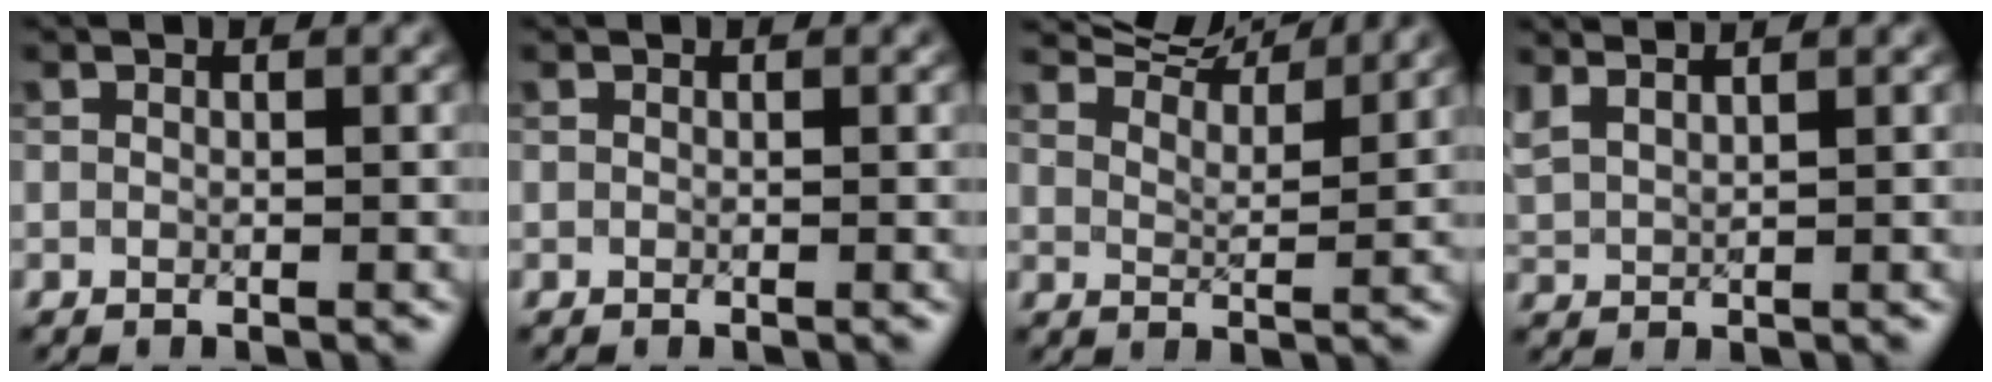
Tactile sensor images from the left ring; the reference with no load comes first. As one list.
[{"total": 0.0}, {"total": 6.4, "force": [6.0, 0.8, 2.1], "torque": [-0.036, 0.005, 0.083]}, {"total": 3.1, "force": [2.8, 0.6, 1.3], "torque": [-0.032, 0.012, 0.047]}]